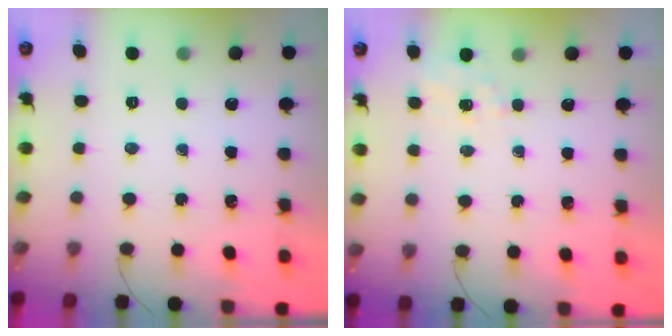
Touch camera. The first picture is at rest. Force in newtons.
{"total": 1.5, "press": 1.1, "slide": 1.1}